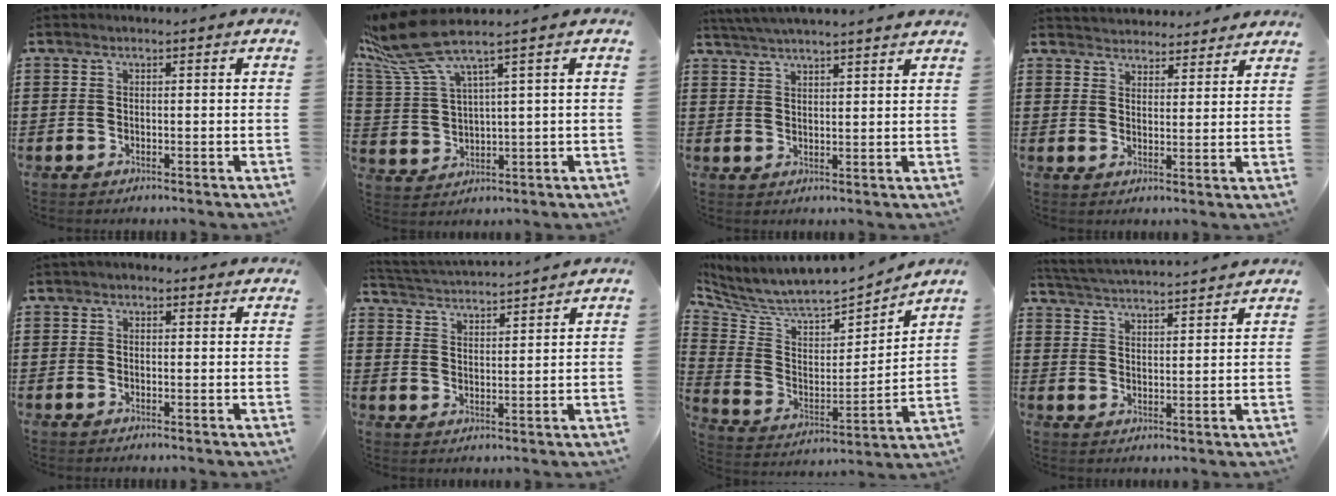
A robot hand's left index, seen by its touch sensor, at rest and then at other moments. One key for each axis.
{"total": 8.6, "fx": 5.8, "fy": 1.4, "fz": 6.2, "tx": -0.168, "ty": -0.040, "tz": 0.097}
{"total": 3.5, "fx": 3.4, "fy": -0.6, "fz": 0.6, "tx": -0.022, "ty": -0.010, "tz": 0.061}
{"total": 3.4, "fx": 3.4, "fy": 0.3, "fz": -0.5, "tx": -0.003, "ty": -0.014, "tz": 0.062}
{"total": 1.3, "fx": 1.0, "fy": 0.7, "fz": 0.6, "tx": -0.013, "ty": 0.007, "tz": 0.018}
{"total": 3.2, "fx": 3.1, "fy": -0.3, "fz": 0.0, "tx": -0.017, "ty": -0.023, "tz": 0.051}
{"total": 6.1, "fx": 5.7, "fy": 1.5, "fz": 1.5, "tx": -0.064, "ty": -0.055, "tz": 0.095}
{"total": 3.7, "fx": 3.7, "fy": -0.6, "fz": 0.2, "tx": -0.023, "ty": -0.029, "tz": 0.059}